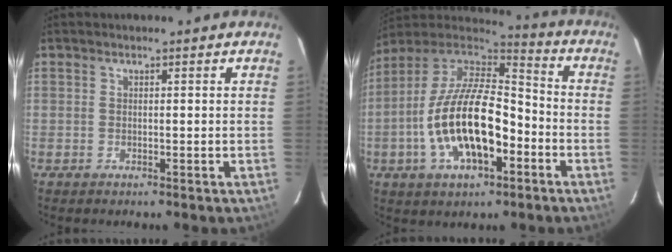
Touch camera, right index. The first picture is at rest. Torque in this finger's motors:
{"motor_torque": [1.68, -0.46, 1.05, 0.21]}